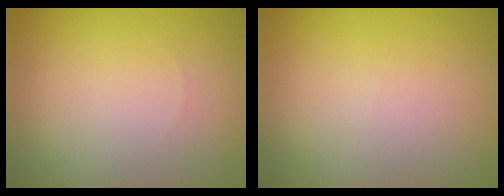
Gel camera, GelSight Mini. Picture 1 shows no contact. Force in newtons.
{"total": 0.0}